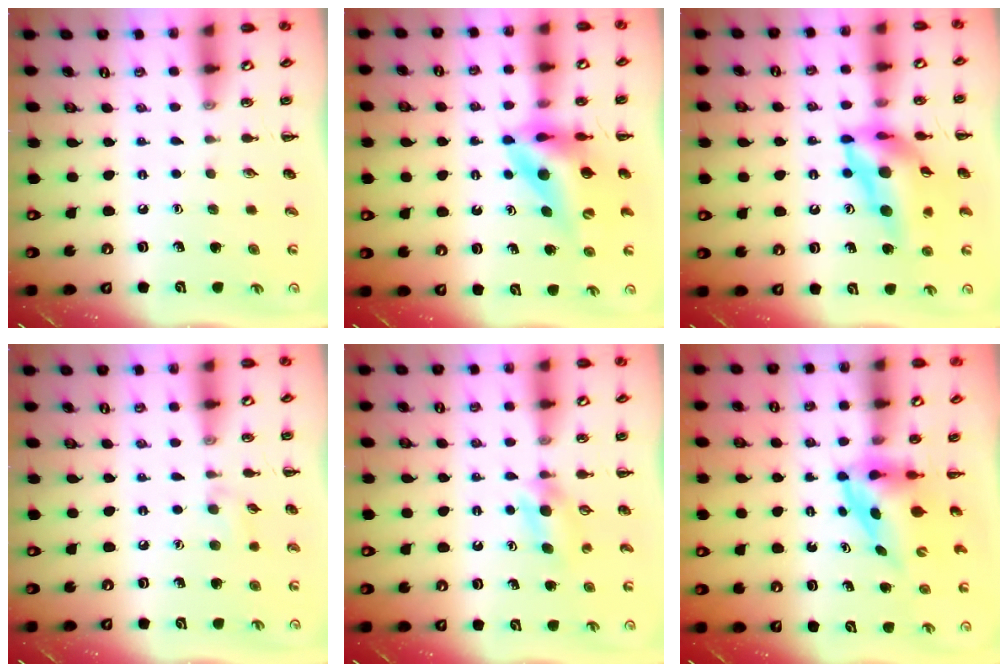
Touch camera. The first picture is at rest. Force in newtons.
{"total": 11.5, "press": 10.9, "slide": 3.7}
{"total": 15.6, "press": 14.8, "slide": 5.0}
{"total": 5.1, "press": 4.7, "slide": 1.7}
{"total": 3.7, "press": 3.4, "slide": 1.5}
{"total": 3.9, "press": 3.8, "slide": 0.8}